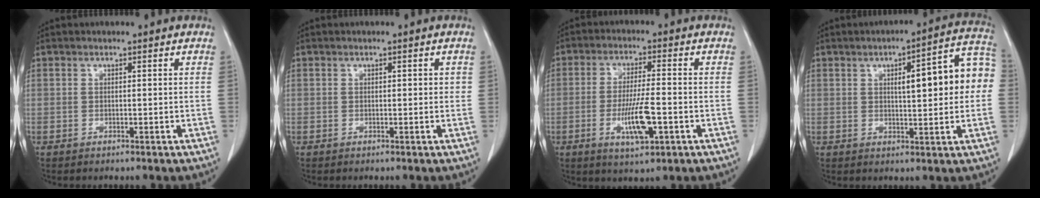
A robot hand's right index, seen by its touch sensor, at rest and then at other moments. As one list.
[{"total": 1.2, "force": [0.2, 0.7, 1.0], "torque": [-0.011, 0.005, 0.002]}, {"total": 7.9, "force": [-2.5, 1.2, 7.4], "torque": [-0.138, -0.010, -0.041]}, {"total": 12.5, "force": [1.6, 2.8, 12.1], "torque": [-0.156, 0.039, 0.019]}]